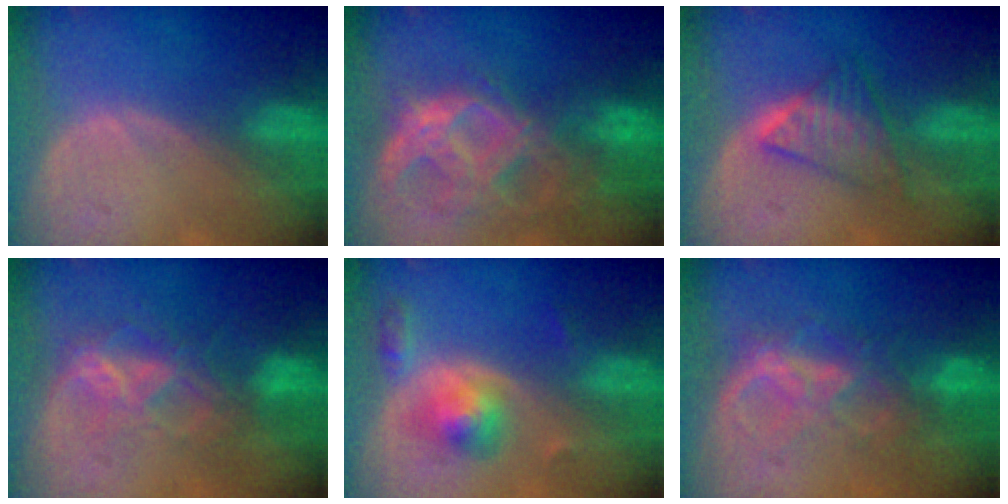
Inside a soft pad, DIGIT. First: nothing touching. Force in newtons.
{"total": 11.1, "press": 9.4, "slide": 6.0}
{"total": 5.8, "press": 5.8, "slide": 0.7}
{"total": 6.7, "press": 6.5, "slide": 1.5}
{"total": 5.1, "press": 5.0, "slide": 1.1}
{"total": 6.4, "press": 6.4, "slide": 0.7}